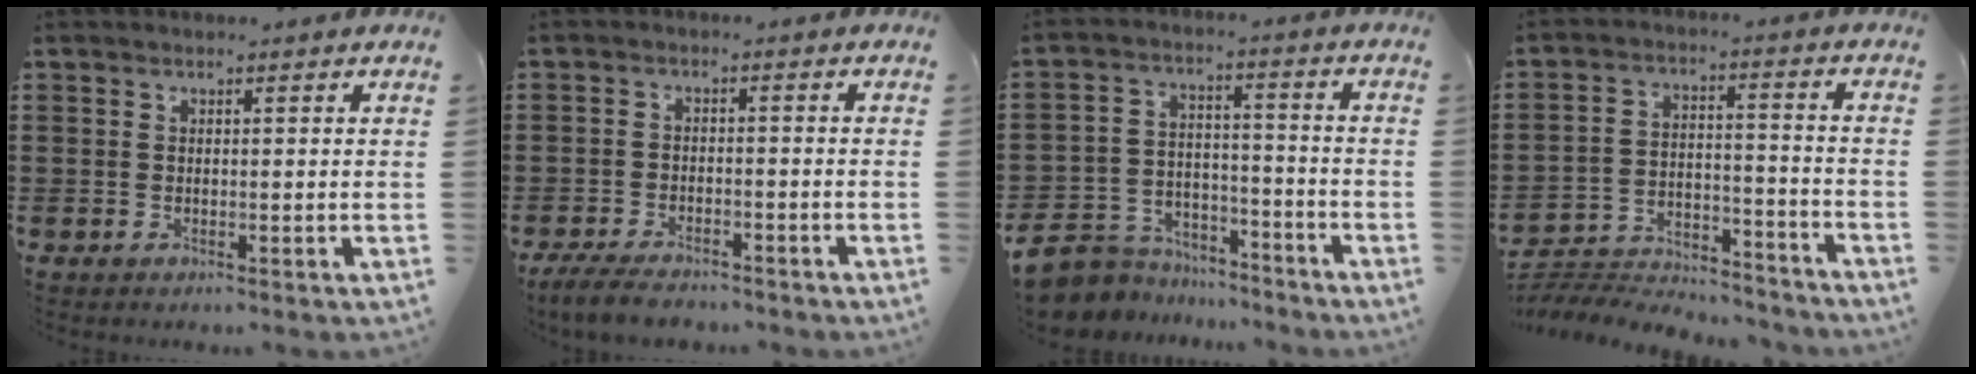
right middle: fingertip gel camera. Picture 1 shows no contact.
{"total": 4.4, "force": [-4.0, 1.3, 1.4], "torque": [-0.036, 0.001, -0.083]}
{"total": 7.5, "force": [-7.1, 2.4, 0.6], "torque": [-0.031, 0.014, -0.146]}
{"total": 6.2, "force": [-6.1, 1.1, 0.6], "torque": [-0.013, 0.015, -0.124]}